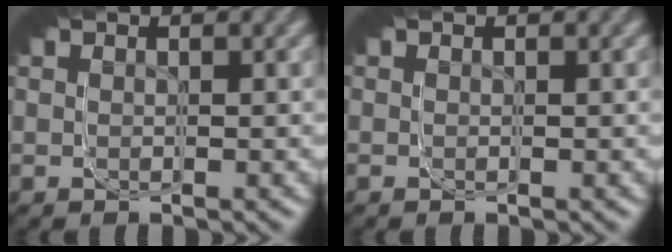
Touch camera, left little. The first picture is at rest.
{"total": 0.0}